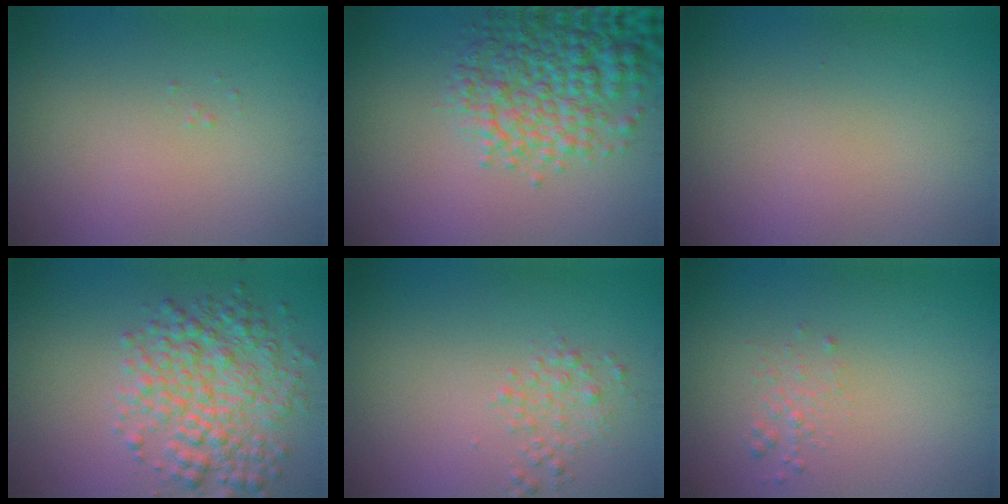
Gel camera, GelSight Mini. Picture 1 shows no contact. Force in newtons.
{"total": 6.2, "press": 6.2, "slide": 0.2}
{"total": 0.0}
{"total": 5.8, "press": 5.8, "slide": 0.1}
{"total": 1.5, "press": 1.5, "slide": 0.0}
{"total": 1.0, "press": 1.0, "slide": 0.1}